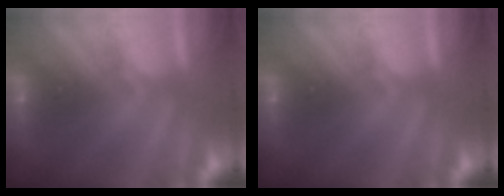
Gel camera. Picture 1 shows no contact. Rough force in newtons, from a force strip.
{"total": 0.0}